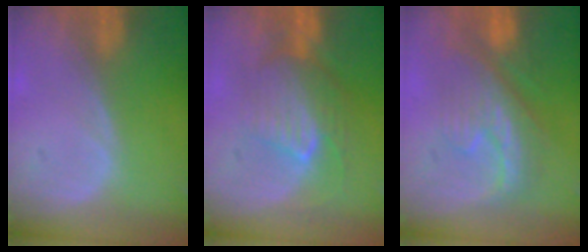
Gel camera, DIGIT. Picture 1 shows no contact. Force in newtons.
{"total": 7.7, "press": 7.7, "slide": 0.1}
{"total": 8.0, "press": 7.9, "slide": 1.1}